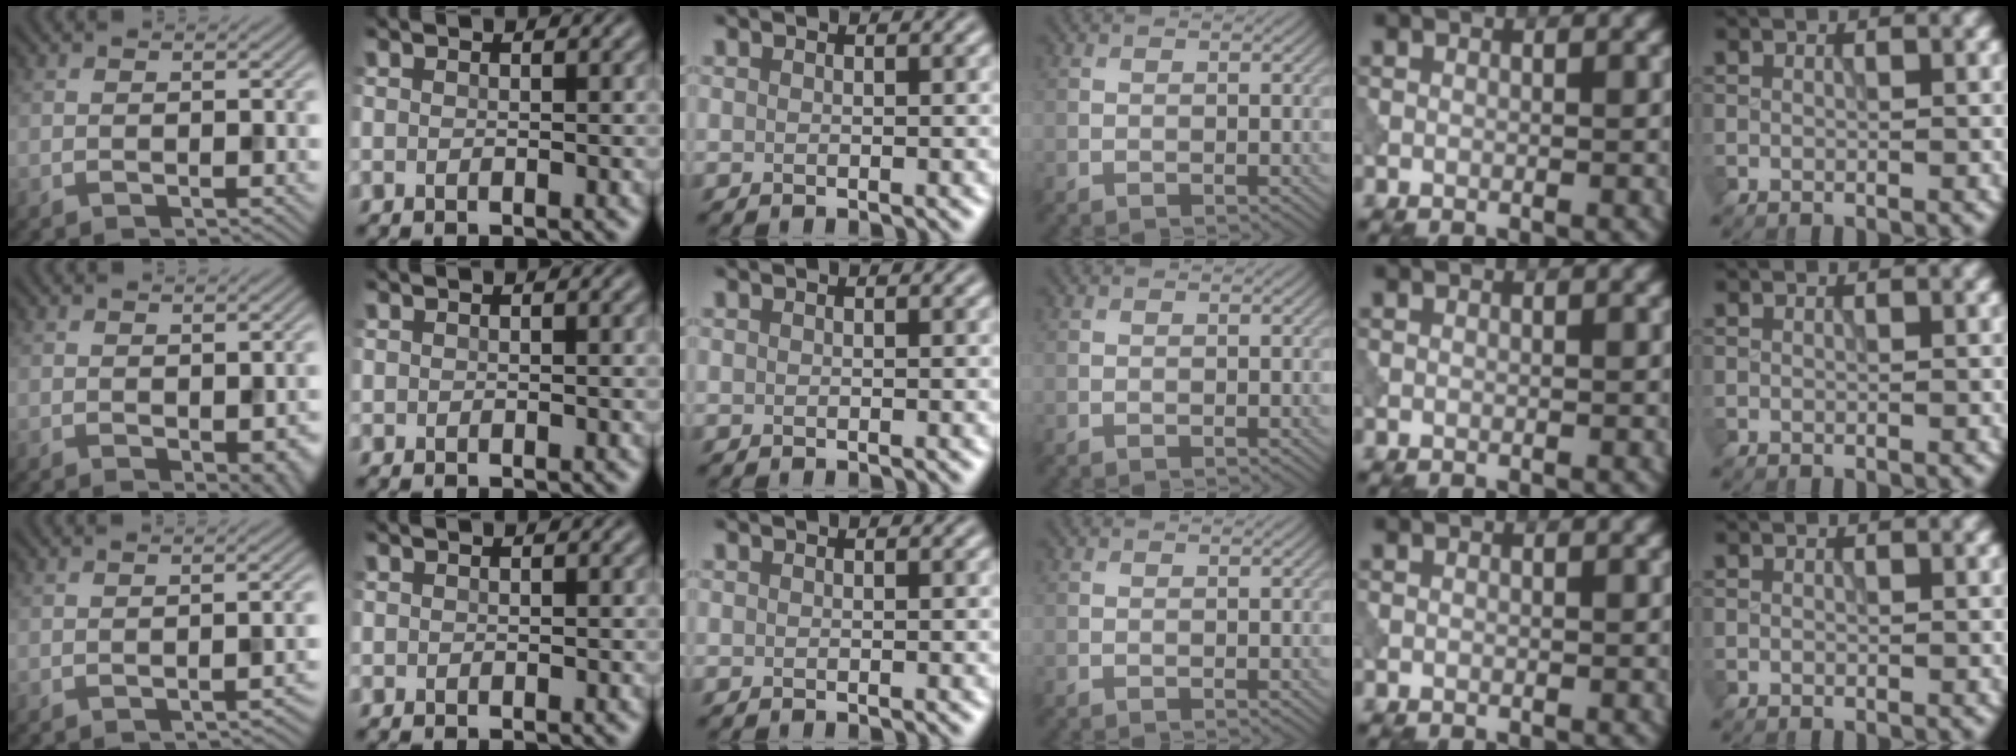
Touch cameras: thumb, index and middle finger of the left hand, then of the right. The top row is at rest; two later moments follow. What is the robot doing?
{"motion": "dispense", "object": "syringe"}